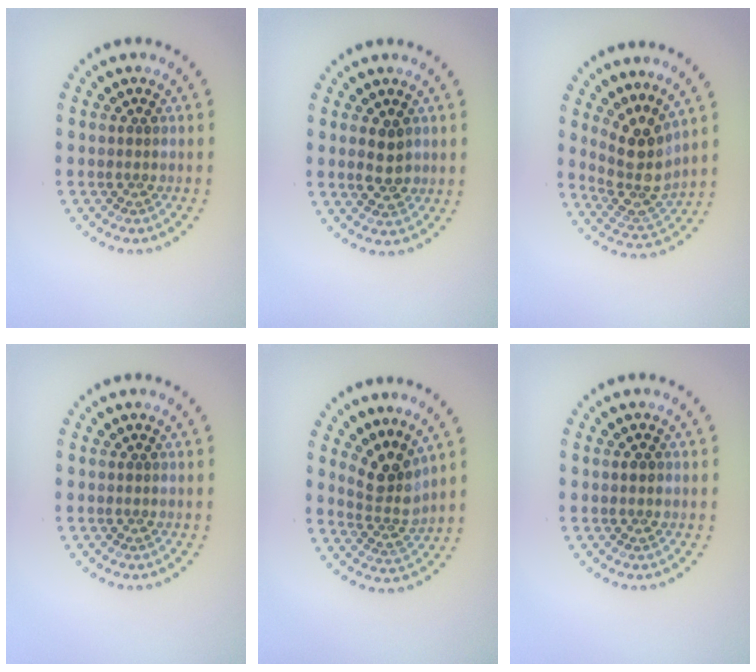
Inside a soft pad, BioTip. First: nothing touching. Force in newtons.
{"total": 2.4, "press": 2.3, "slide": 0.4}
{"total": 4.1, "press": 3.2, "slide": 2.6}
{"total": 0.0}
{"total": 3.3, "press": 2.3, "slide": 2.3}
{"total": 1.1, "press": 1.1, "slide": 0.0}